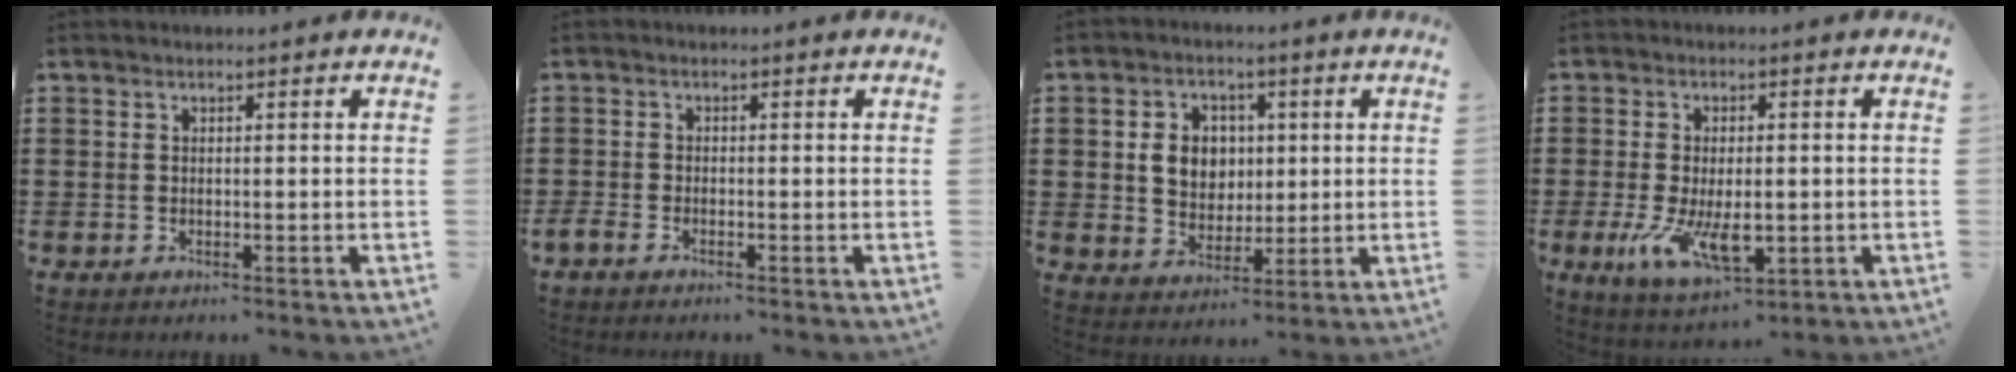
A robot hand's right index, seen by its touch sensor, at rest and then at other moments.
{"total": 1.1, "force": [-1.0, 0.2, 0.5], "torque": [-0.011, -0.002, -0.018]}
{"total": 6.4, "force": [1.0, 5.5, 3.1], "torque": [-0.066, 0.013, 0.012]}
{"total": 8.3, "force": [-1.3, 3.9, 7.2], "torque": [-0.139, -0.006, -0.022]}